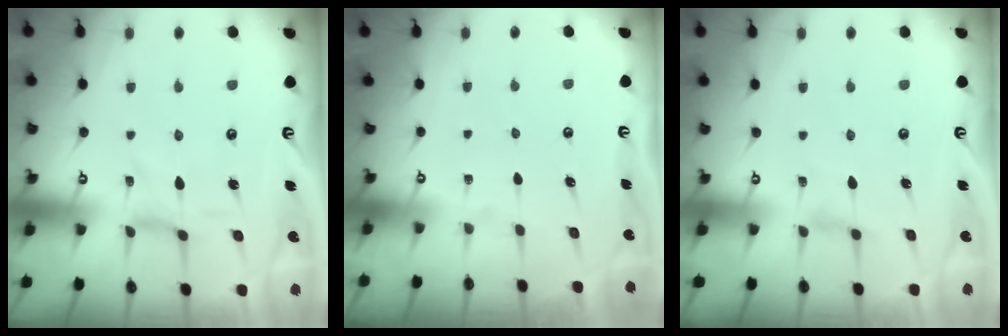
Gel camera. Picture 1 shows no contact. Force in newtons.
{"total": 0.0}
{"total": 2.0, "press": 2.0, "slide": 0.4}